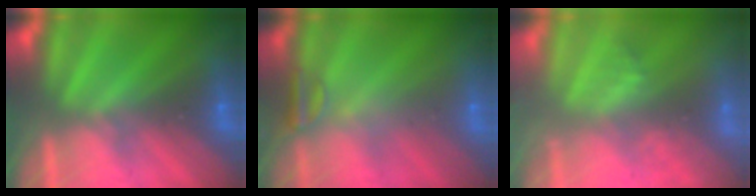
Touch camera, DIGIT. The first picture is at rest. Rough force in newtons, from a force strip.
{"total": 2.4}
{"total": 2.1}